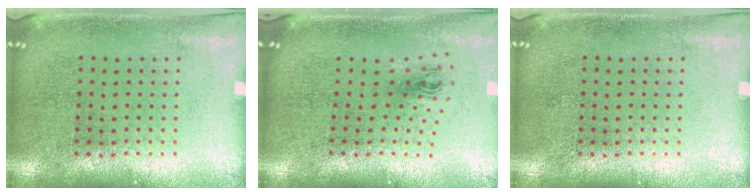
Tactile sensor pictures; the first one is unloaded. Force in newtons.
{"total": 1.0, "press": 0.5, "slide": 0.9}
{"total": 0.0}